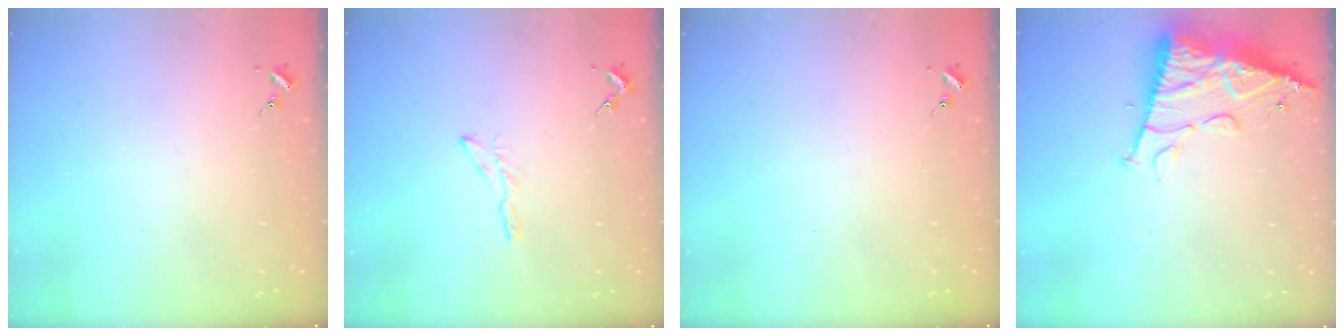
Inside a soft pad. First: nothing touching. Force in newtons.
{"total": 3.5, "press": 3.5, "slide": 0.4}
{"total": 0.0}
{"total": 14.9, "press": 14.8, "slide": 1.5}